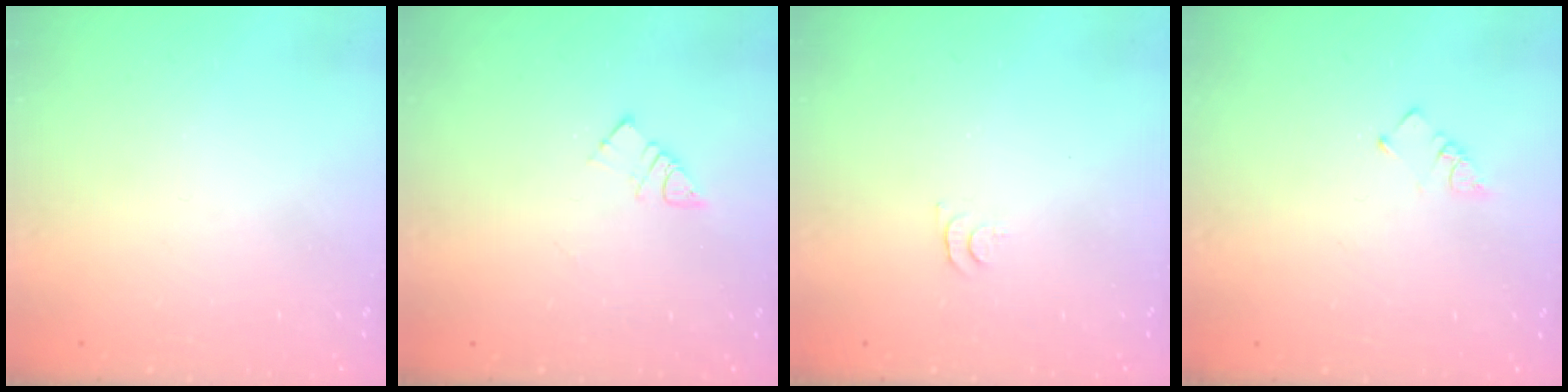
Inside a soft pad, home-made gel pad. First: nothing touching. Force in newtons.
{"total": 5.7, "press": 5.6, "slide": 0.6}
{"total": 5.2, "press": 5.1, "slide": 0.5}
{"total": 1.9, "press": 1.9, "slide": 0.3}